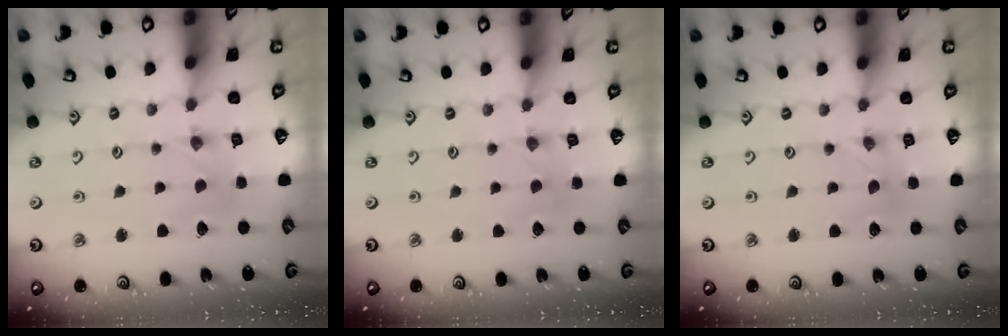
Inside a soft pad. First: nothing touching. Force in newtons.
{"total": 0.0}
{"total": 0.0}